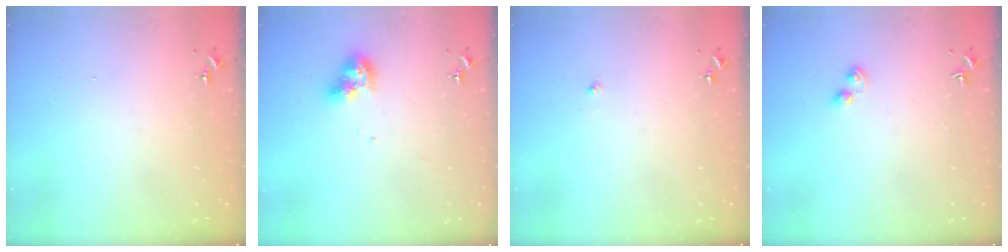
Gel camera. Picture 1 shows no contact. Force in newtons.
{"total": 8.3, "press": 8.3, "slide": 0.6}
{"total": 1.8, "press": 1.8, "slide": 0.1}
{"total": 2.7, "press": 2.7, "slide": 0.4}